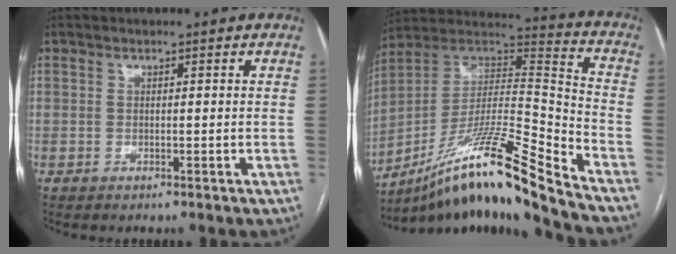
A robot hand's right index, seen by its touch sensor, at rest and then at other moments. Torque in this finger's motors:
{"motor_torque": [1.52, -0.62, 0.03, 0.01]}